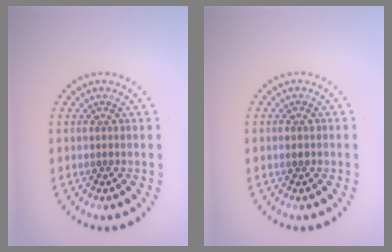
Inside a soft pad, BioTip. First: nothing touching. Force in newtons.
{"total": 1.3, "press": 1.2, "slide": 0.3}